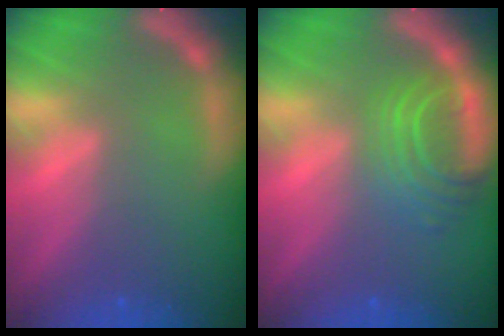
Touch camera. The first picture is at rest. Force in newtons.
{"total": 5.5}